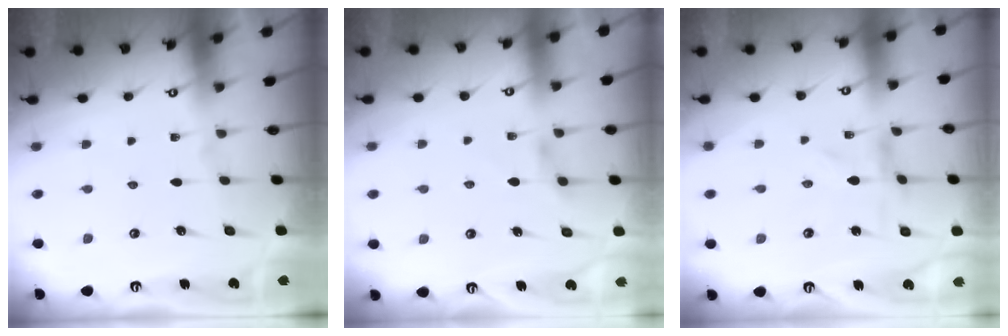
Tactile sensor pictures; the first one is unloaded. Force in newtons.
{"total": 2.5, "press": 2.5, "slide": 0.5}
{"total": 0.0}